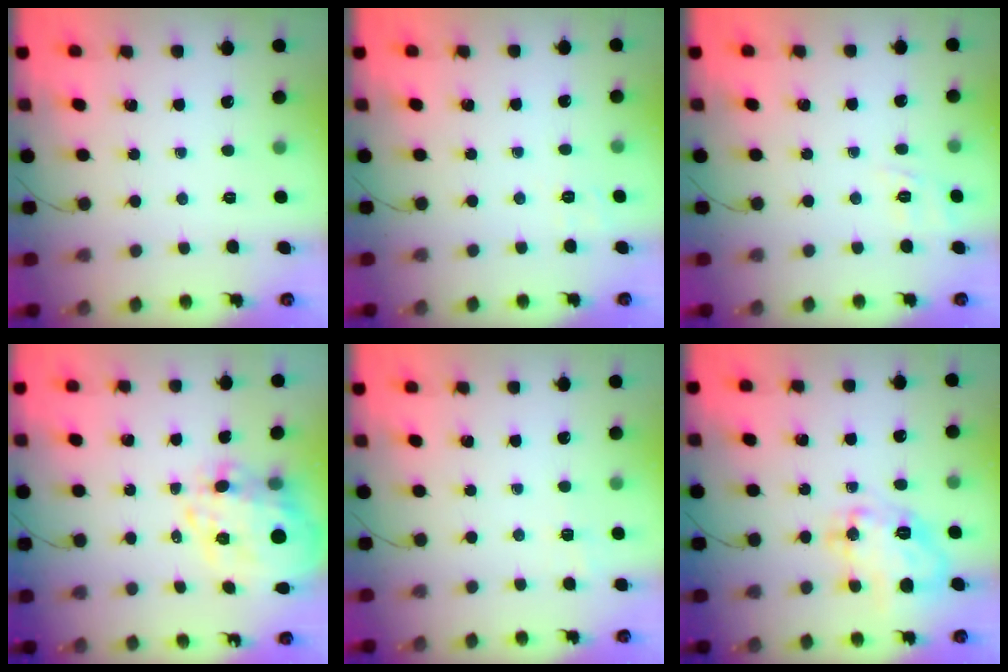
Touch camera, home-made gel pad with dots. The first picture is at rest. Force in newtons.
{"total": 1.9, "press": 0.8, "slide": 1.7}
{"total": 2.2, "press": 0.7, "slide": 2.1}
{"total": 12.2, "press": 12.0, "slide": 2.2}
{"total": 1.5, "press": 0.2, "slide": 1.5}
{"total": 16.2, "press": 16.2, "slide": 0.9}